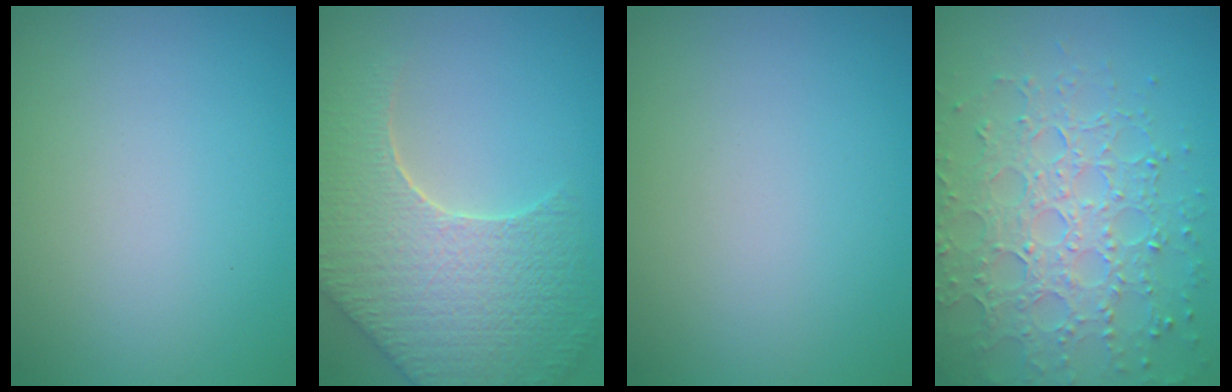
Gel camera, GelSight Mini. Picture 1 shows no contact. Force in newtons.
{"total": 9.0, "press": 6.4, "slide": 6.3}
{"total": 0.0}
{"total": 6.7, "press": 5.3, "slide": 4.1}